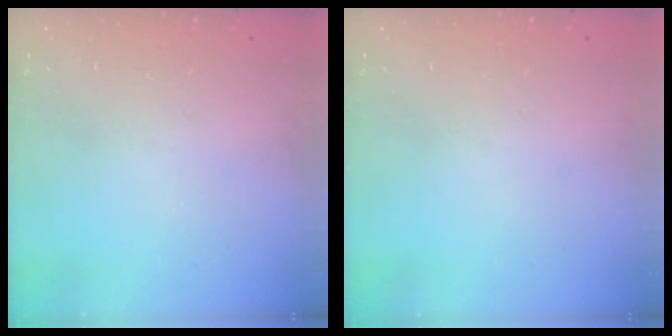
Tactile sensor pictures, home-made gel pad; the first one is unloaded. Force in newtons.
{"total": 0.0}